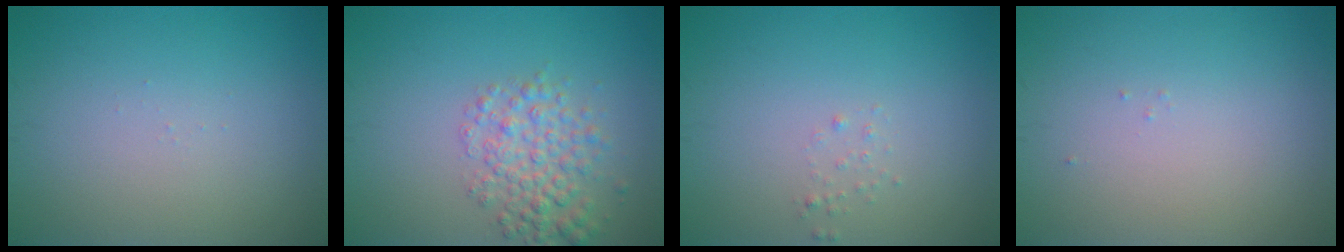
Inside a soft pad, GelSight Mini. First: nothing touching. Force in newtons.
{"total": 3.9, "press": 3.9, "slide": 0.1}
{"total": 0.6, "press": 0.6, "slide": 0.1}
{"total": 0.0}